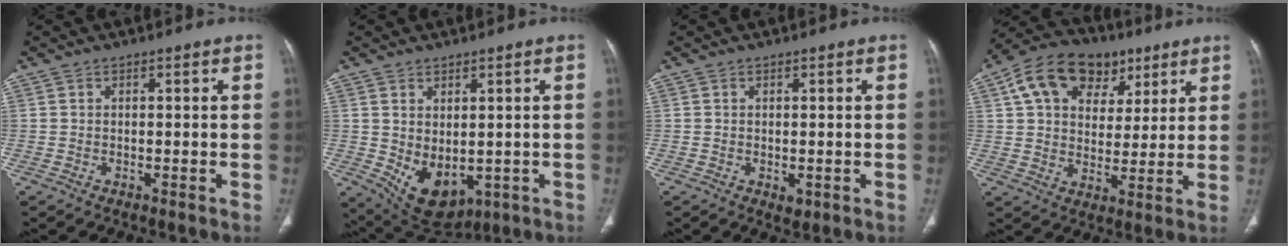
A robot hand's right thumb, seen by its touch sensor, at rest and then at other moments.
{"total": 9.5, "force": [-1.2, 5.7, 7.5], "torque": [-0.111, -0.008, 0.012]}
{"total": 1.4, "force": [-0.4, 0.8, 1.1], "torque": [-0.016, -0.004, 0.000]}
{"total": 17.2, "force": [7.8, 12.0, 9.5], "torque": [-0.131, 0.004, 0.126]}